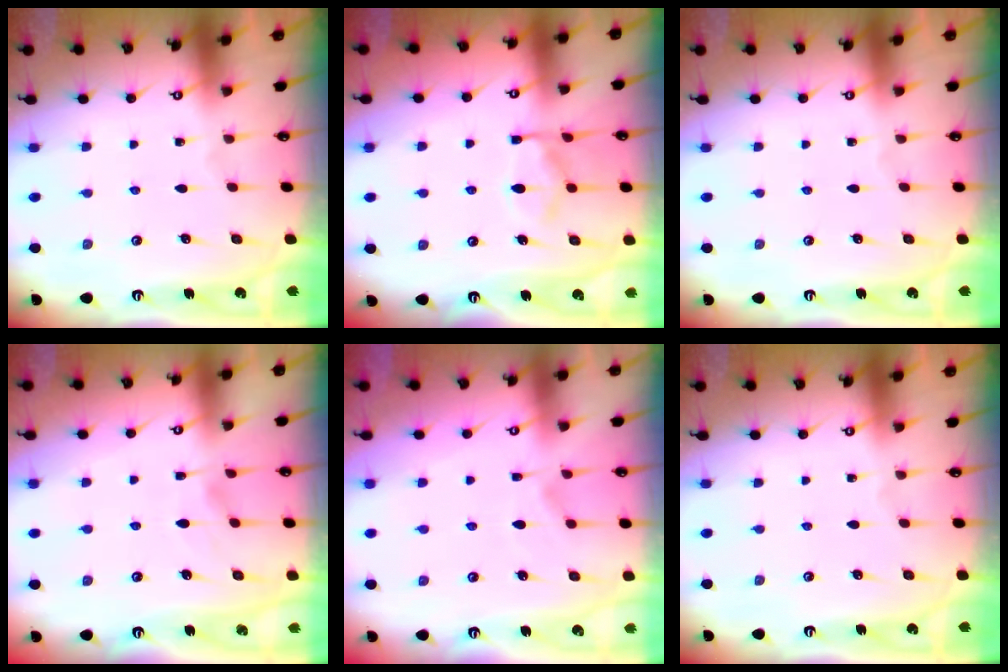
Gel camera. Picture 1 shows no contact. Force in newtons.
{"total": 11.3, "press": 11.3, "slide": 1.1}
{"total": 0.0}
{"total": 1.2, "press": 0.7, "slide": 0.9}
{"total": 2.1, "press": 1.8, "slide": 1.2}
{"total": 0.0}